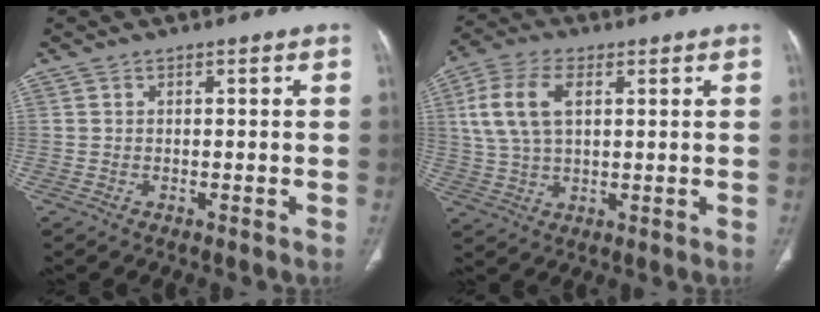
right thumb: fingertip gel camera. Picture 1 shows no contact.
{"total": 10.8, "force": [3.1, 6.2, 8.4], "torque": [-0.177, 0.009, 0.061]}